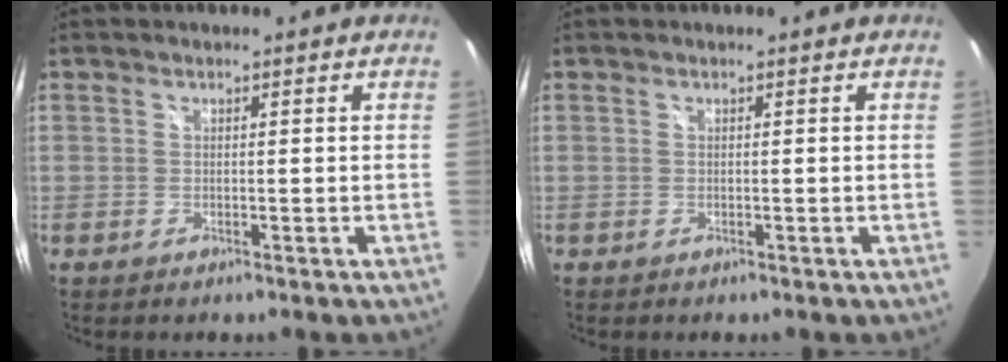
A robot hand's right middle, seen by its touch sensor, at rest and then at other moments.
{"total": 0.0}